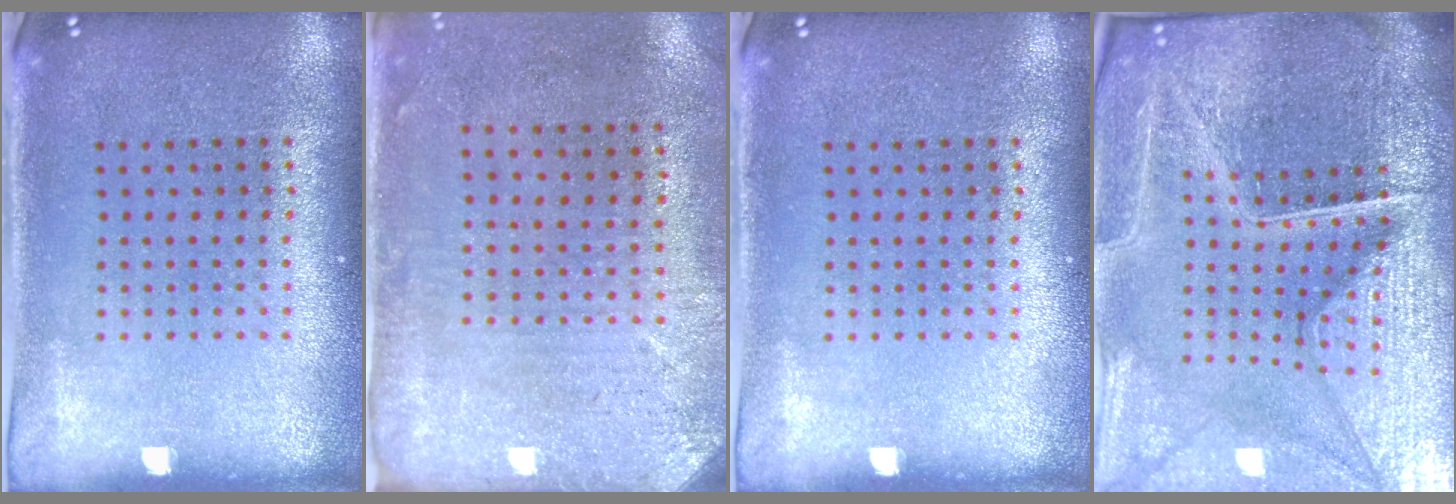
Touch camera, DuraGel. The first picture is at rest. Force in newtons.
{"total": 3.0, "press": 2.4, "slide": 1.8}
{"total": 0.0}
{"total": 6.3, "press": 5.7, "slide": 2.6}